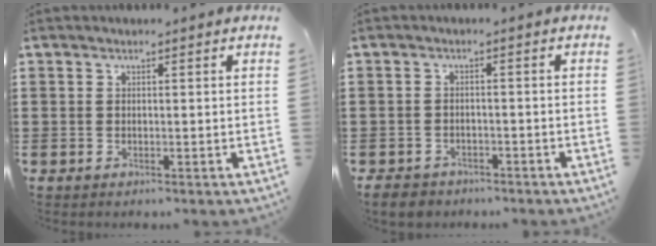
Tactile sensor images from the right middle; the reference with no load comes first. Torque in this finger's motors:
{"motor_torque": [0.22, 0.12, 0.27, 0.05]}